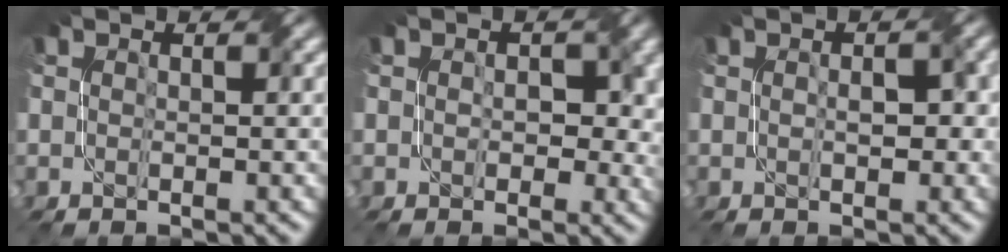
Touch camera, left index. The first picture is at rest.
{"total": 3.2, "force": [0.4, 2.4, 2.1], "torque": [-0.012, 0.002, 0.015]}
{"total": 2.7, "force": [0.1, 1.5, 2.2], "torque": [-0.030, 0.005, 0.009]}